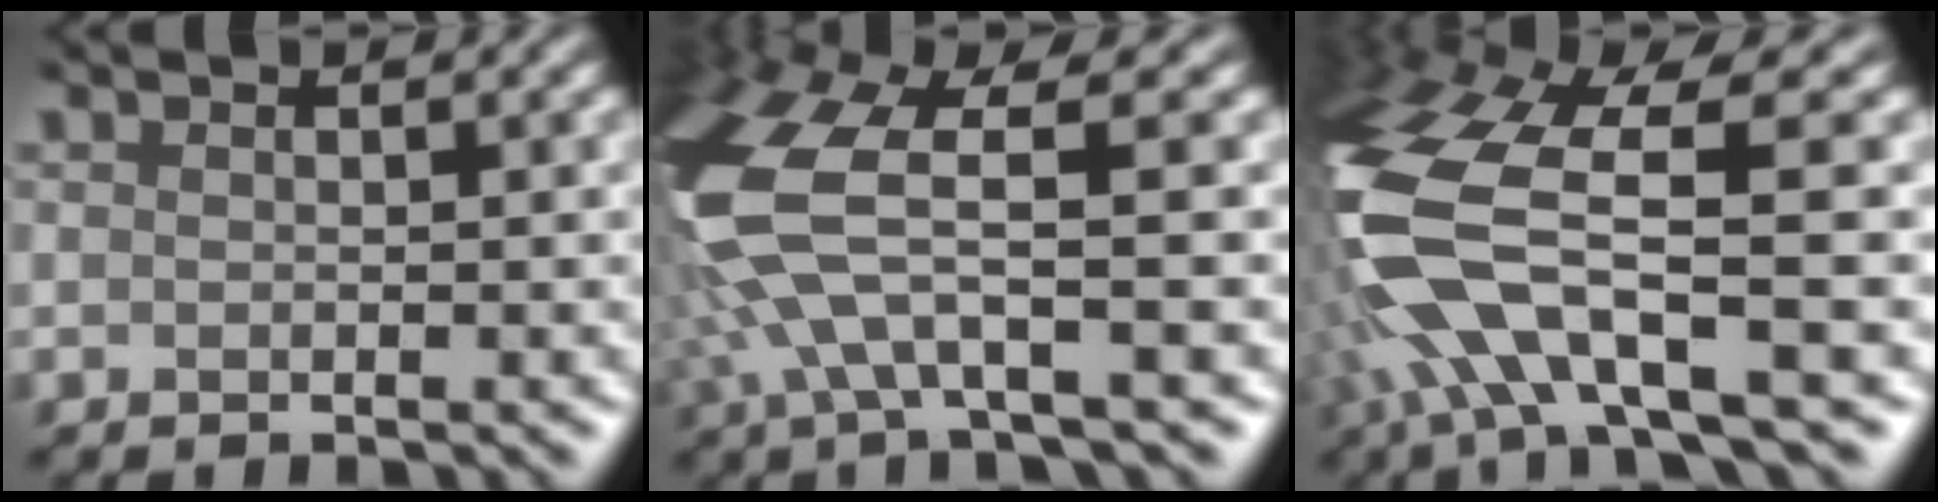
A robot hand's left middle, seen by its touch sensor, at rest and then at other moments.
{"total": 9.1, "force": [-0.4, 3.4, 8.5], "torque": [-0.220, -0.002, -0.009]}
{"total": 11.2, "force": [-2.7, 4.2, 10.0], "torque": [-0.227, -0.008, -0.040]}